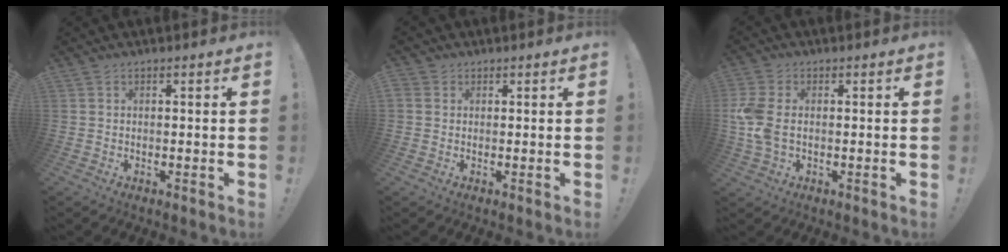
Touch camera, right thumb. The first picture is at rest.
{"total": 1.9, "force": [0.8, 1.6, 0.8], "torque": [-0.022, 0.005, 0.017]}
{"total": 7.6, "force": [0.1, 4.9, 5.9], "torque": [-0.148, 0.003, 0.002]}